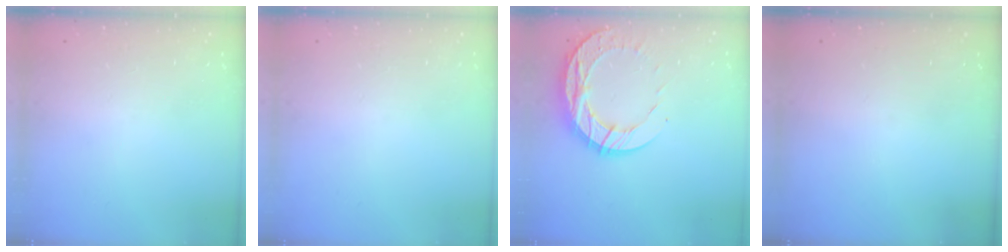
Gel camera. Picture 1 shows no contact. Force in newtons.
{"total": 0.0}
{"total": 13.8, "press": 13.7, "slide": 1.1}
{"total": 0.0}